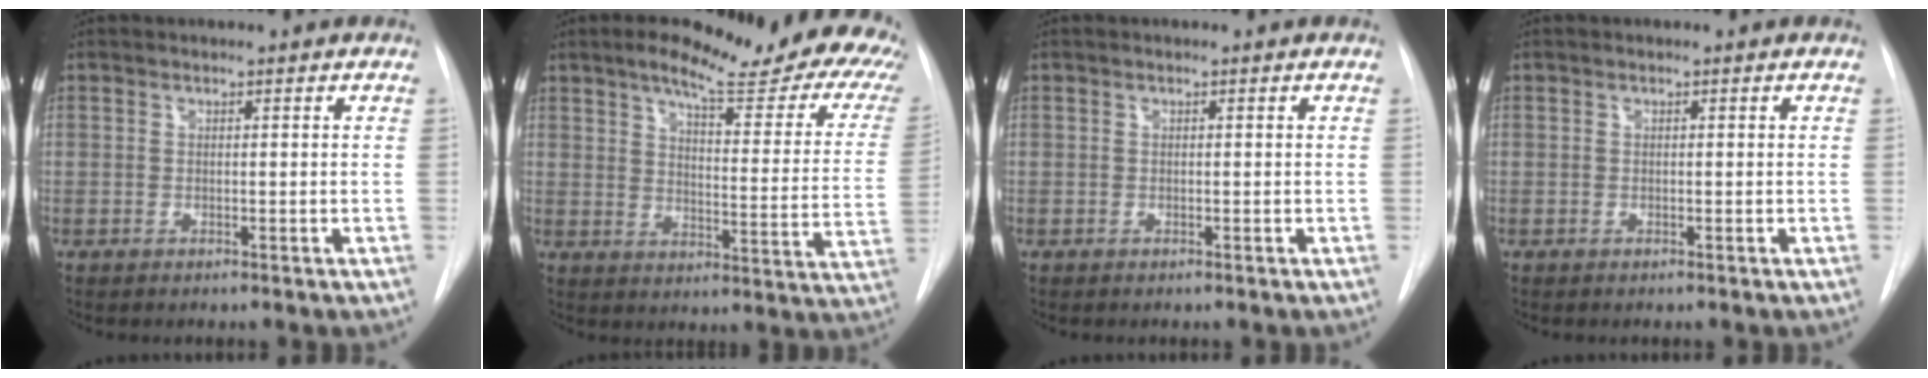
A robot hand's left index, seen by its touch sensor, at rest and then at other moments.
{"total": 24.1, "force": [17.9, 5.2, 15.1], "torque": [-0.190, -0.026, 0.206]}
{"total": 0.0}
{"total": 0.0}